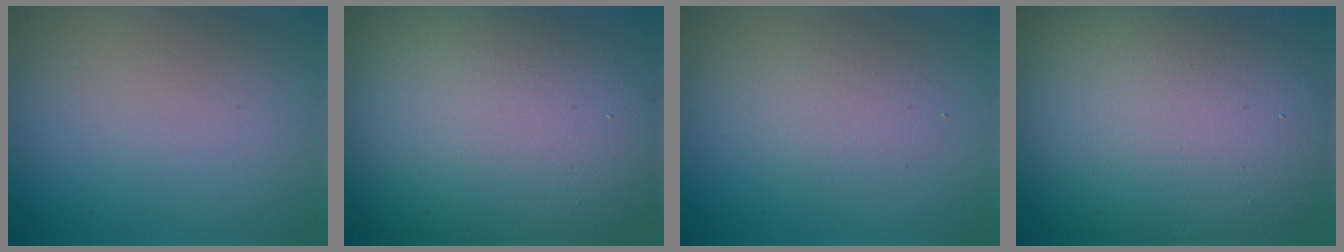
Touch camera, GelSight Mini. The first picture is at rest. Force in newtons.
{"total": 20.5, "press": 20.5, "slide": 1.1}
{"total": 2.2, "press": 2.2, "slide": 0.0}
{"total": 16.0, "press": 15.9, "slide": 0.8}